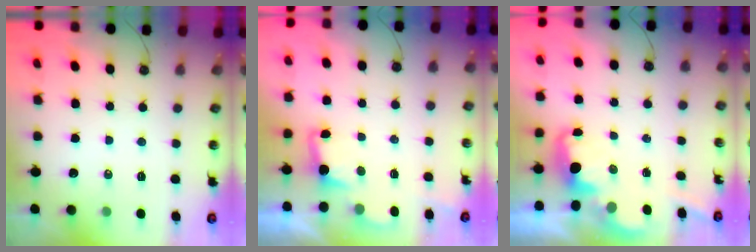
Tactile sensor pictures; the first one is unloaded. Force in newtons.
{"total": 3.1, "press": 3.0, "slide": 0.8}
{"total": 2.6, "press": 2.6, "slide": 0.5}